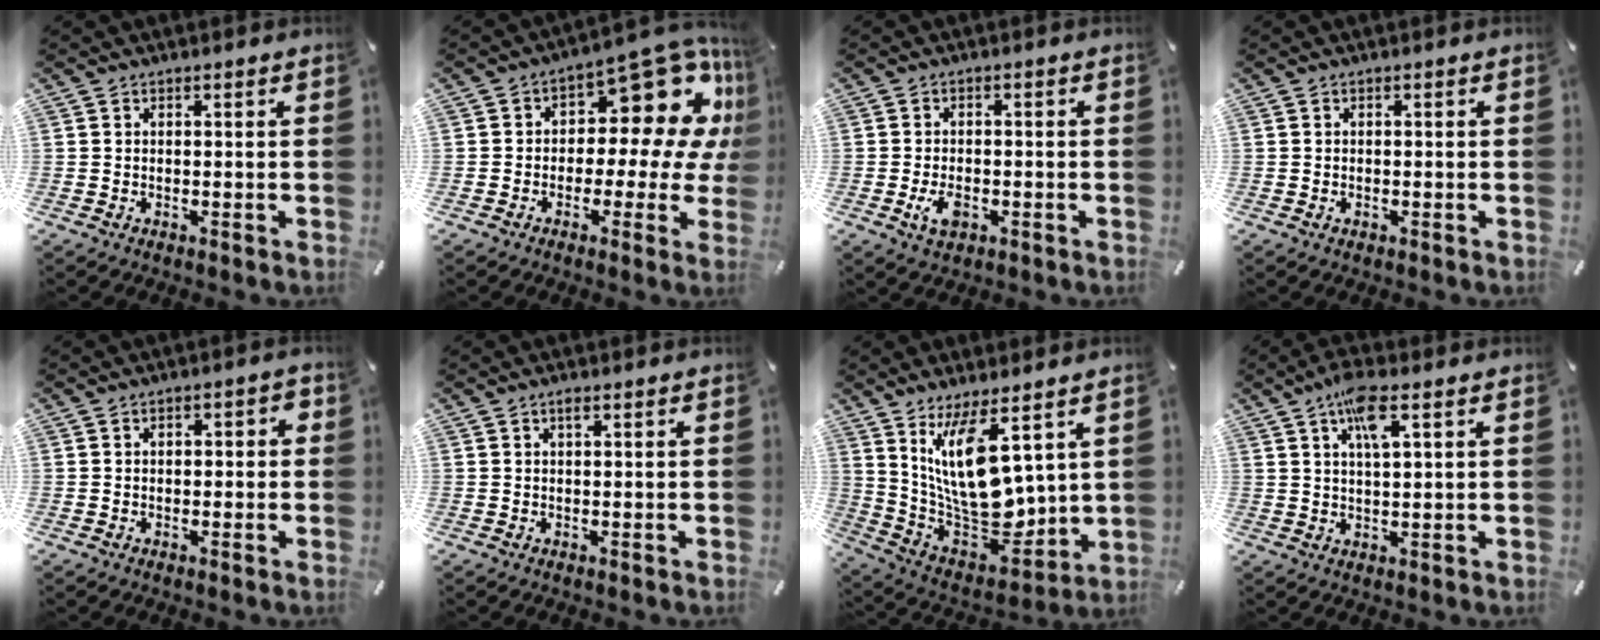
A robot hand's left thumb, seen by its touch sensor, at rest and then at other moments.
{"total": 17.0, "force": [7.6, 9.1, 12.2], "torque": [-0.150, -0.068, 0.123]}
{"total": 4.3, "force": [-1.6, 2.6, 2.9], "torque": [-0.069, 0.002, -0.031]}
{"total": 0.7, "force": [-0.2, 0.4, 0.4], "torque": [-0.008, 0.000, -0.004]}
{"total": 2.5, "force": [-0.5, 1.6, 1.9], "torque": [-0.036, 0.010, -0.011]}
{"total": 1.1, "force": [0.4, 0.2, 0.9], "torque": [-0.019, 0.002, 0.006]}
{"total": 18.2, "force": [7.8, 7.9, 14.5], "torque": [-0.302, -0.071, 0.137]}
{"total": 7.7, "force": [3.7, 1.9, 6.5], "torque": [-0.126, 0.003, 0.061]}